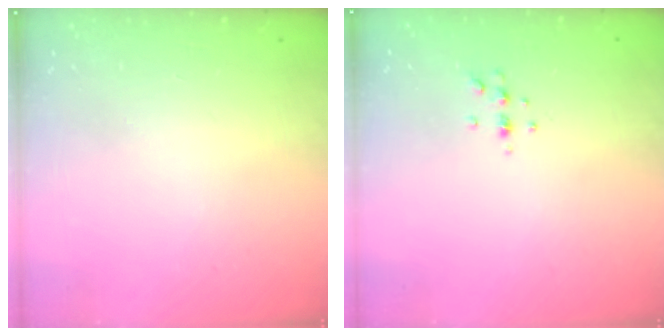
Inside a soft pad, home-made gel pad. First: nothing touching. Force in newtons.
{"total": 3.8, "press": 3.8, "slide": 0.7}